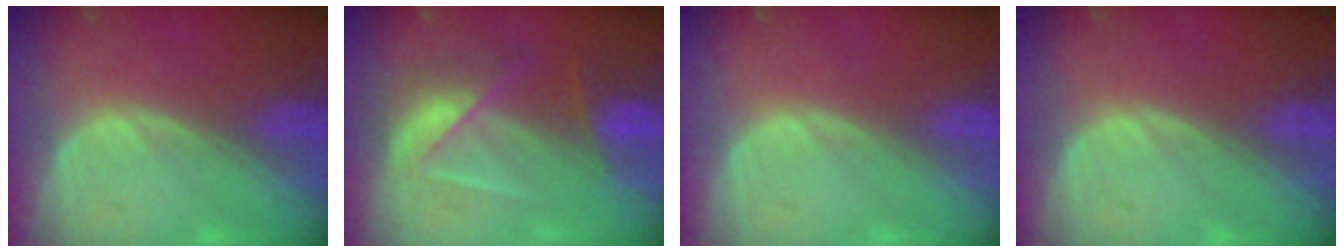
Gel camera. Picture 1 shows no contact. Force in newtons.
{"total": 7.3, "press": 6.5, "slide": 3.4}
{"total": 0.0}
{"total": 0.0}